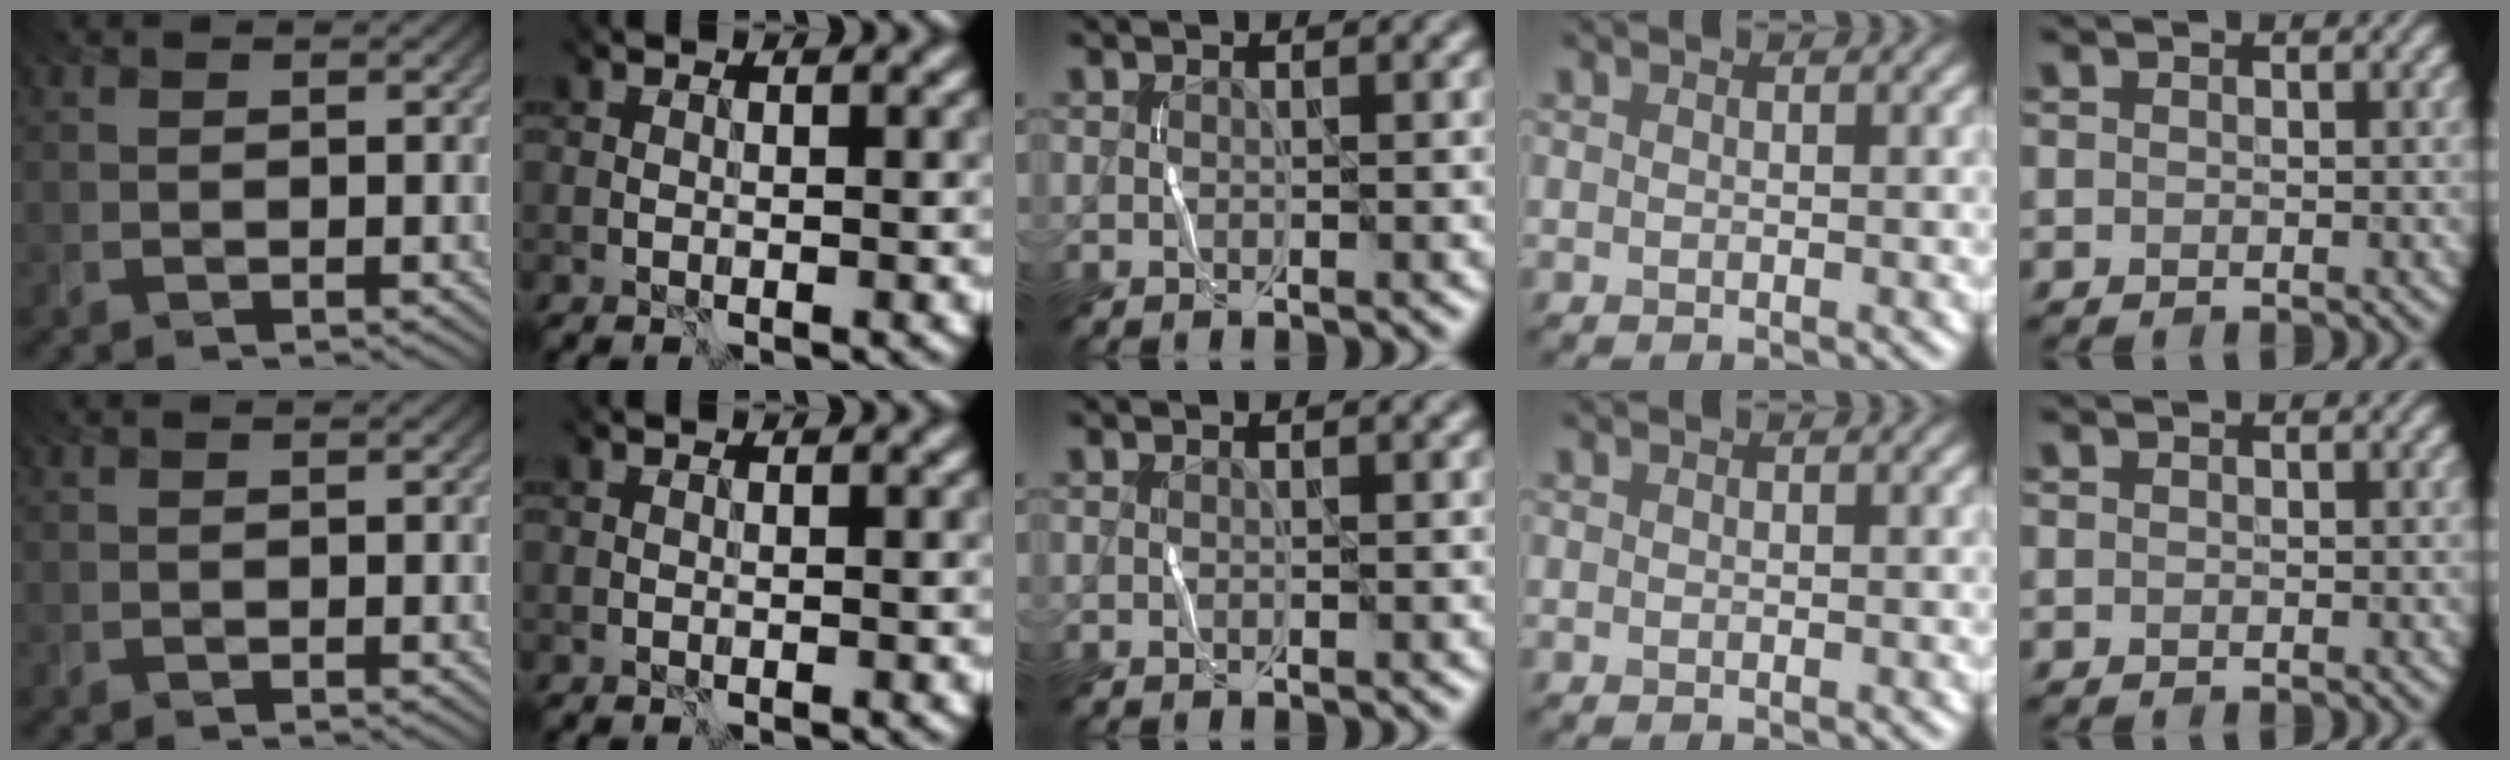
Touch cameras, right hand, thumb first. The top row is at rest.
{}